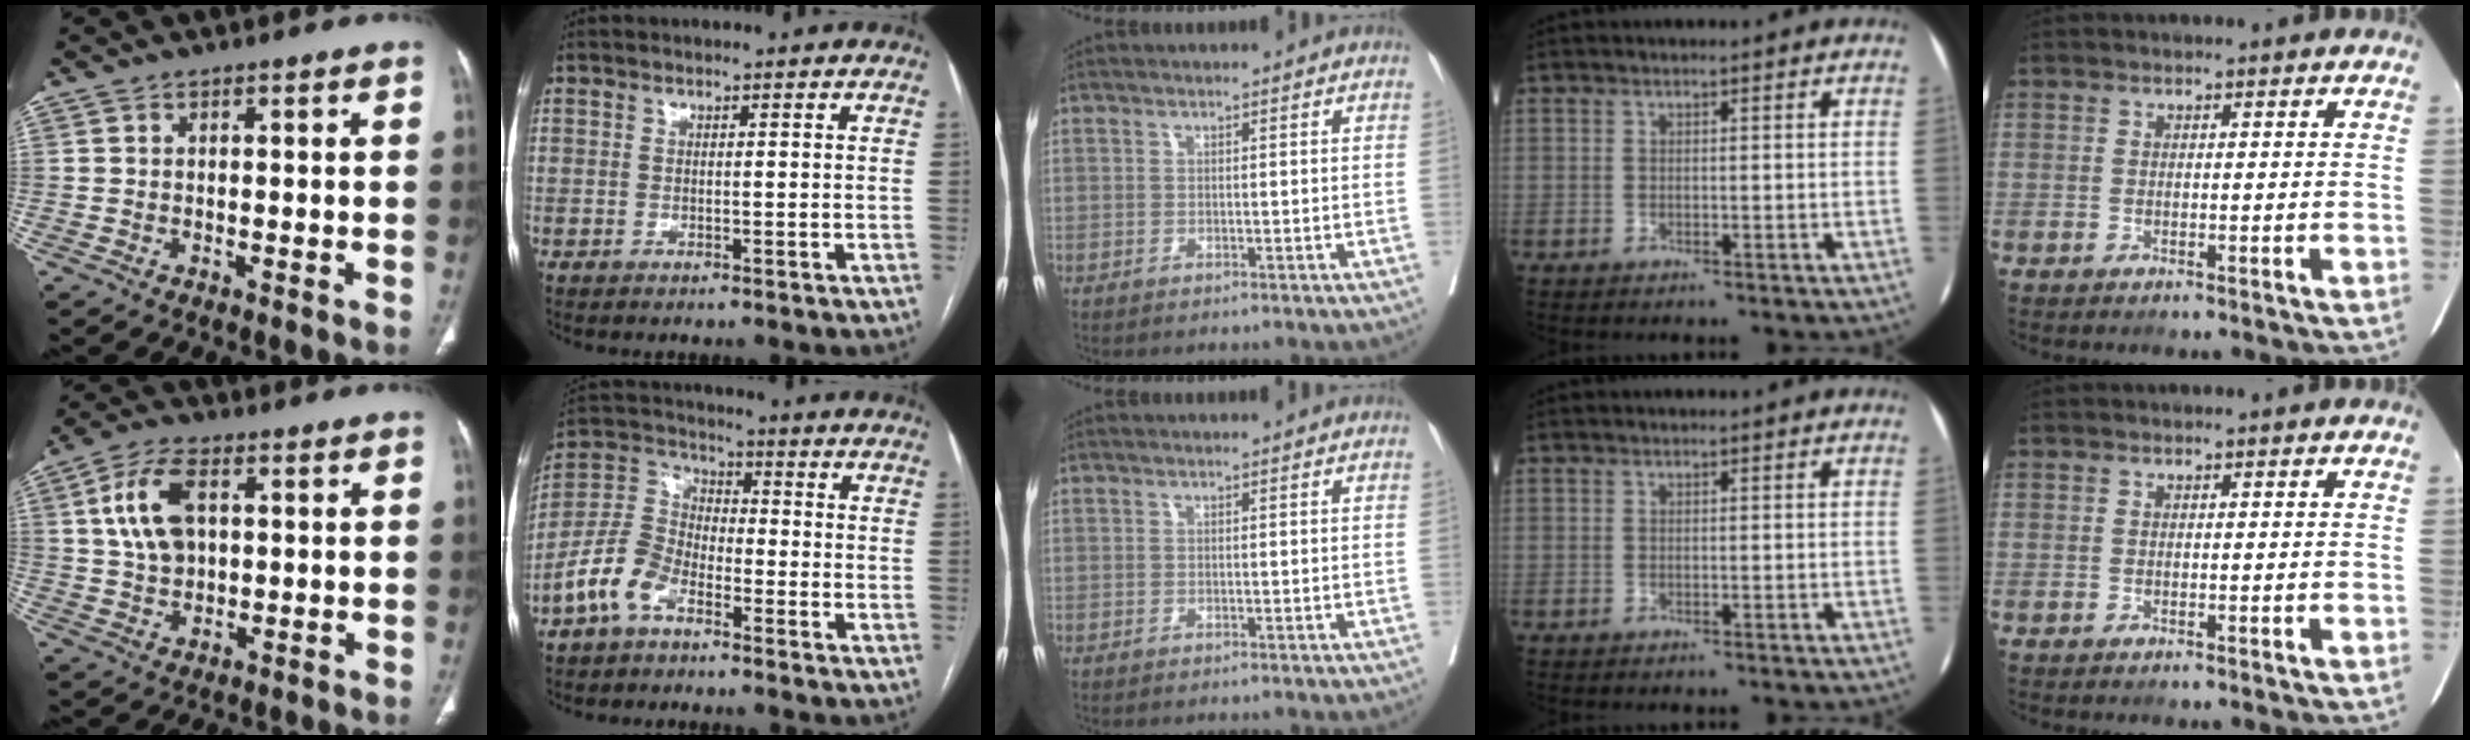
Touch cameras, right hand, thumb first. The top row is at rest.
{"thumb": {"total": 9.9, "force": [2.3, 6.0, 7.5], "torque": [-0.139, 0.005, 0.044]}, "index": {"total": 8.3, "force": [-4.9, 4.5, 5.0], "torque": [-0.129, 0.017, -0.106]}}